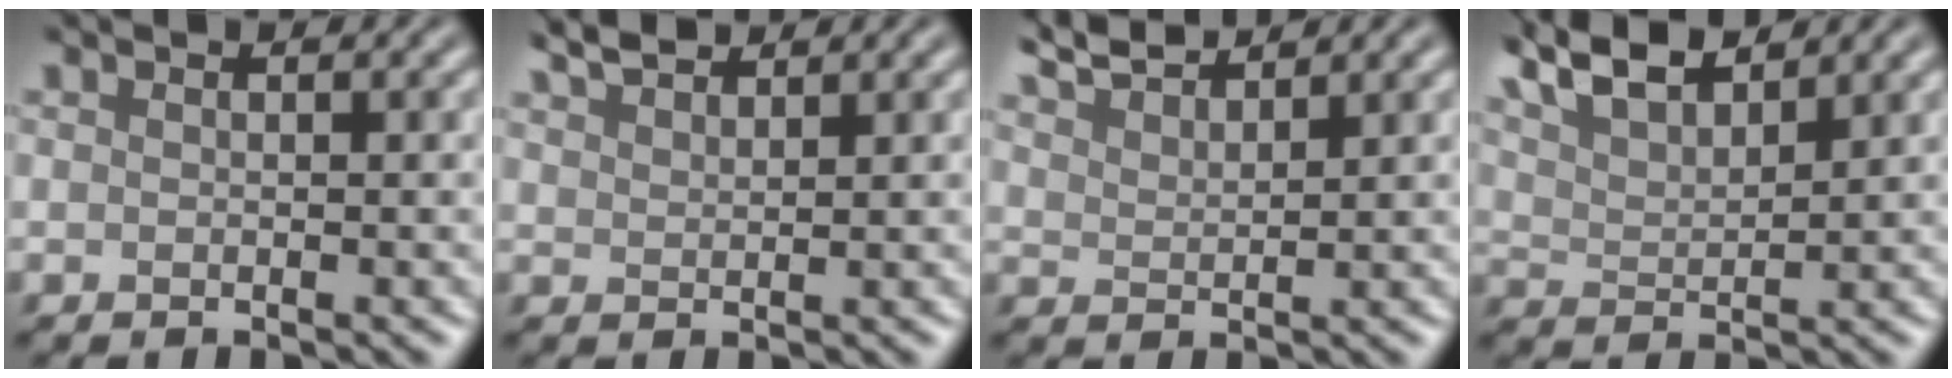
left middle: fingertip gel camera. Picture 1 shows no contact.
{"total": 2.4, "force": [2.3, 0.4, 0.7], "torque": [-0.010, 0.006, 0.051]}
{"total": 3.8, "force": [3.6, 0.4, 1.0], "torque": [-0.021, 0.009, 0.071]}
{"total": 6.5, "force": [5.3, 1.8, 3.3], "torque": [-0.067, 0.017, 0.088]}